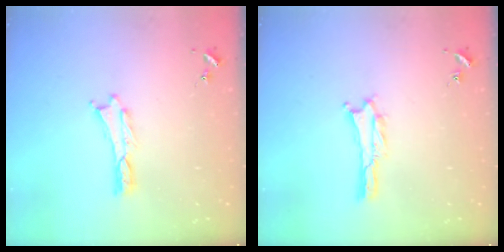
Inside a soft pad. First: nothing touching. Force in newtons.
{"total": 0.8, "press": 0.8, "slide": 0.1}